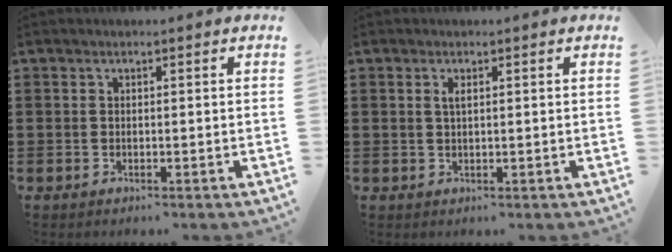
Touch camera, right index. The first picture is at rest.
{"total": 1.3, "force": [0.4, 0.4, 1.1], "torque": [-0.023, 0.004, 0.006]}